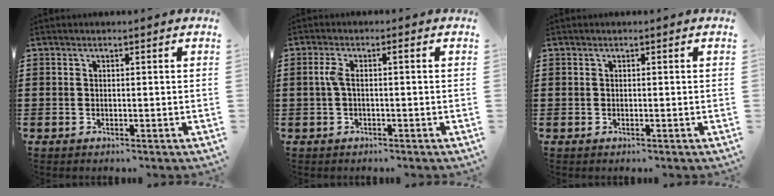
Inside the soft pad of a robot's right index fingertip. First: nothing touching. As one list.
[{"total": 2.8, "force": [-0.3, 0.5, 2.7], "torque": [-0.065, -0.003, -0.012]}, {"total": 0.0}]